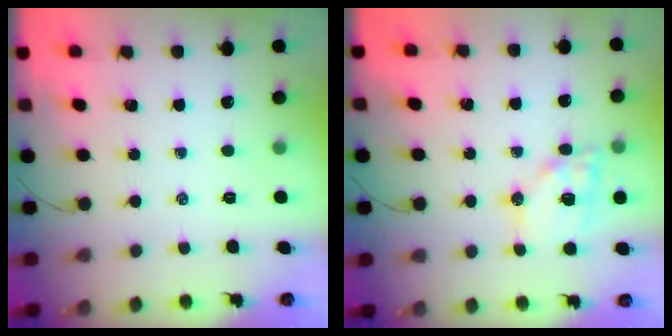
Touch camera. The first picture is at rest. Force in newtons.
{"total": 14.6, "press": 14.4, "slide": 2.3}